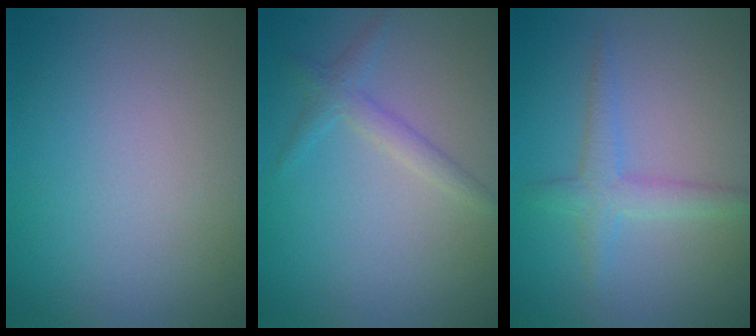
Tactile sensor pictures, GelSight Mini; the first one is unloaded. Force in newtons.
{"total": 1.8, "press": 1.8, "slide": 0.0}
{"total": 2.2, "press": 2.2, "slide": 0.0}